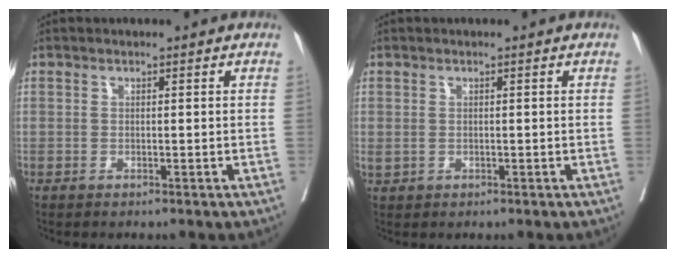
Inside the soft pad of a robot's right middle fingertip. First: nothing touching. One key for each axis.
{"total": 0.9, "fx": 0.1, "fy": 0.7, "fz": 0.6, "tx": -0.015, "ty": -0.002, "tz": 0.008}